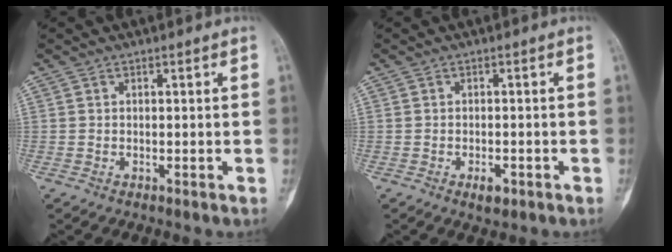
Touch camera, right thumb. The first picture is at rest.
{"total": 1.1, "force": [-0.7, 0.5, 0.6], "torque": [-0.009, 0.002, -0.012]}